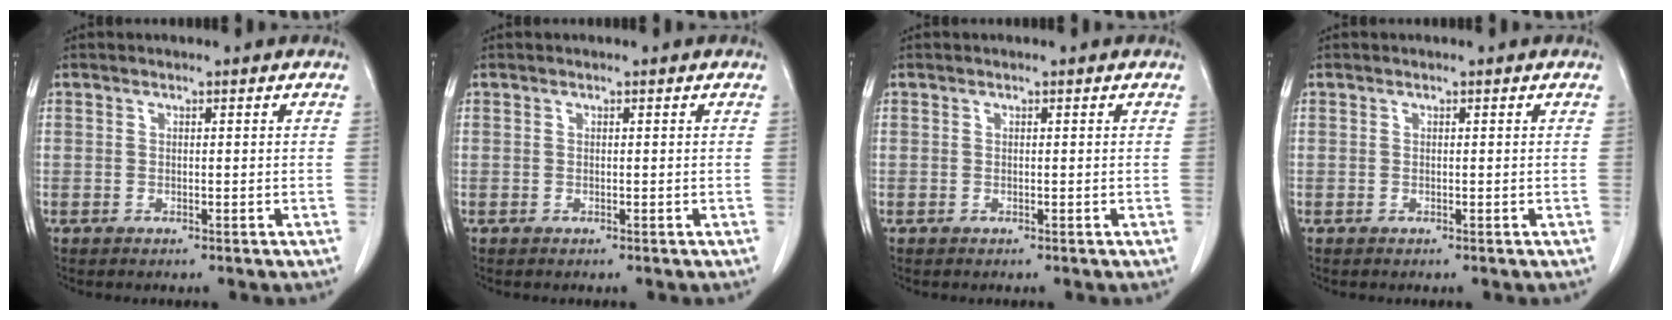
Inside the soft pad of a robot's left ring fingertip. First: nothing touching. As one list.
[{"total": 0.0}, {"total": 0.0}, {"total": 0.0}]